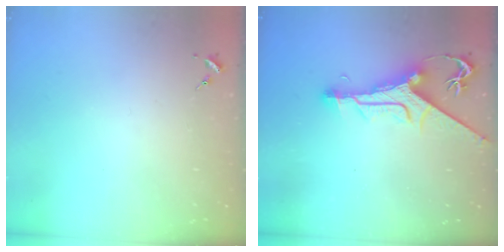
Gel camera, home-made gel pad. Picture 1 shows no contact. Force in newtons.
{"total": 12.0, "press": 11.9, "slide": 1.4}